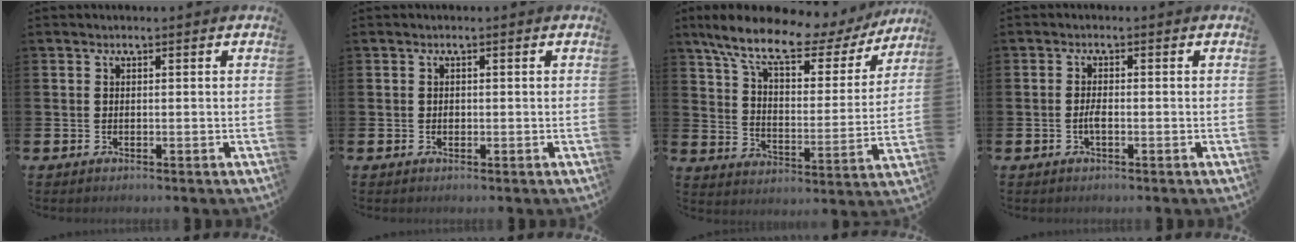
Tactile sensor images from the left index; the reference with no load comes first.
{"total": 0.5, "force": [-0.1, 0.5, 0.2], "torque": [-0.004, 0.005, -0.003]}
{"total": 11.3, "force": [8.9, 3.7, 6.0], "torque": [-0.150, -0.045, 0.150]}
{"total": 1.5, "force": [-0.6, 0.4, 1.3], "torque": [-0.033, 0.004, -0.010]}